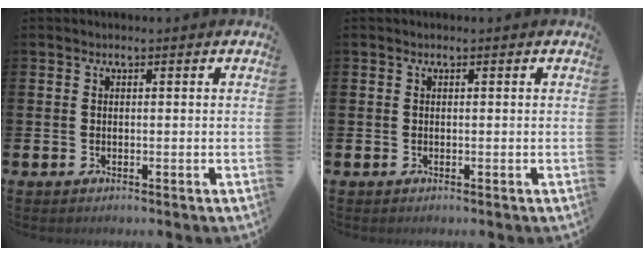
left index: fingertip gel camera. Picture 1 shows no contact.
{"total": 0.0}